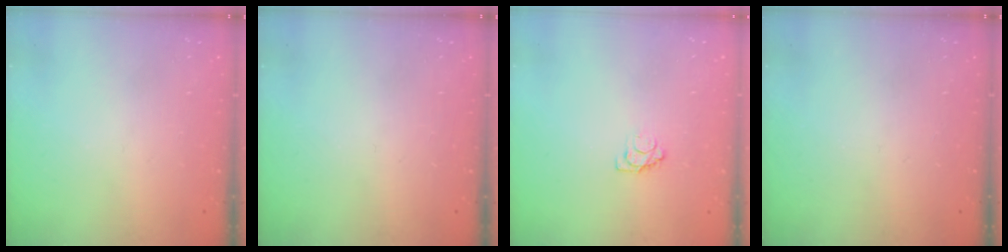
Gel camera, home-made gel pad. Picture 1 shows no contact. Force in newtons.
{"total": 0.0}
{"total": 3.6, "press": 3.6, "slide": 0.4}
{"total": 0.0}